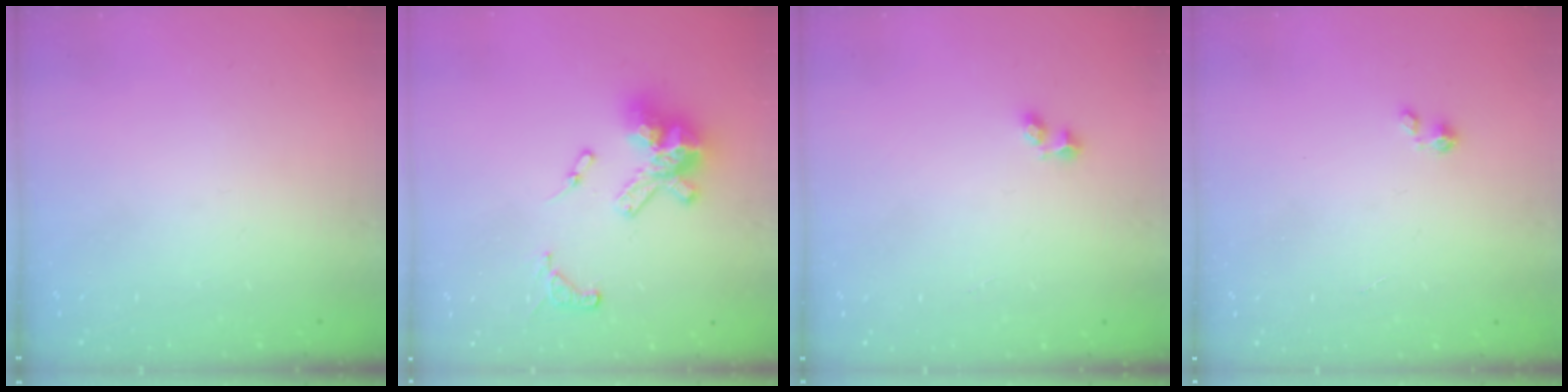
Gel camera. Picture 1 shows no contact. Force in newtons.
{"total": 15.9, "press": 15.9, "slide": 1.7}
{"total": 3.7, "press": 3.6, "slide": 1.1}
{"total": 0.0}